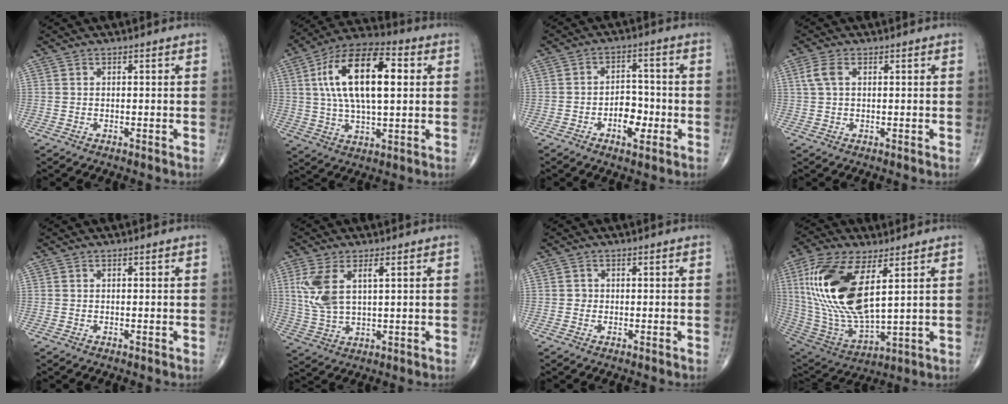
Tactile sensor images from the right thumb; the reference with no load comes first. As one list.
[{"total": 19.2, "force": [3.9, 8.6, 16.7], "torque": [-0.292, 0.017, 0.061]}, {"total": 6.4, "force": [-2.2, 3.7, 4.7], "torque": [-0.054, 0.021, -0.037]}, {"total": 3.3, "force": [1.0, 1.8, 2.5], "torque": [-0.068, 0.012, 0.020]}, {"total": 0.0}, {"total": 9.3, "force": [2.9, 4.1, 7.9], "torque": [-0.176, -0.004, 0.067]}, {"total": 0.8, "force": [-0.1, 0.8, 0.1], "torque": [0.003, 0.003, -0.003]}, {"total": 22.3, "force": [6.4, 9.7, 19.0], "torque": [-0.399, -0.030, 0.127]}]